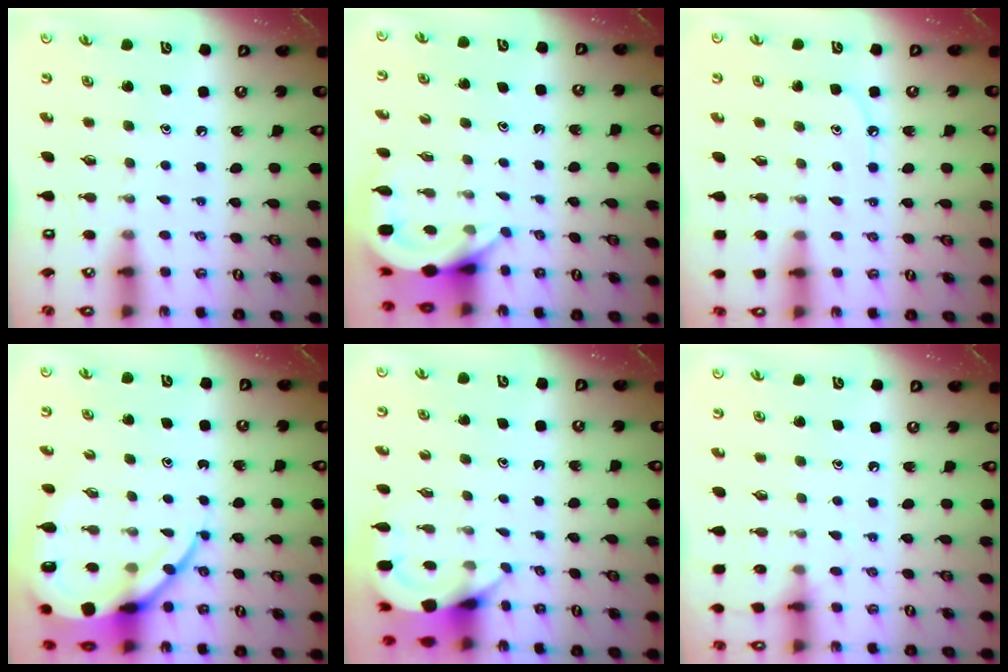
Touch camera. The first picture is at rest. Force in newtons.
{"total": 4.1, "press": 4.1, "slide": 0.5}
{"total": 5.8, "press": 5.8, "slide": 0.3}
{"total": 12.7, "press": 12.6, "slide": 1.2}
{"total": 3.6, "press": 3.6, "slide": 0.2}
{"total": 5.7, "press": 5.7, "slide": 0.8}